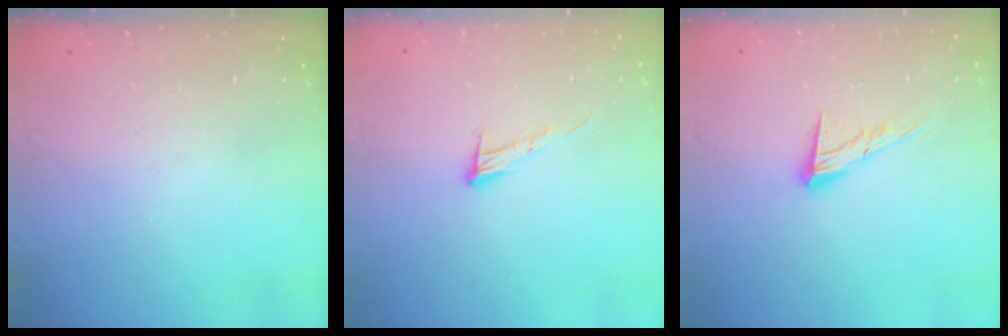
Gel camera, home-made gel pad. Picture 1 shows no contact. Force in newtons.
{"total": 8.4, "press": 8.4, "slide": 0.4}
{"total": 10.7, "press": 10.6, "slide": 1.3}